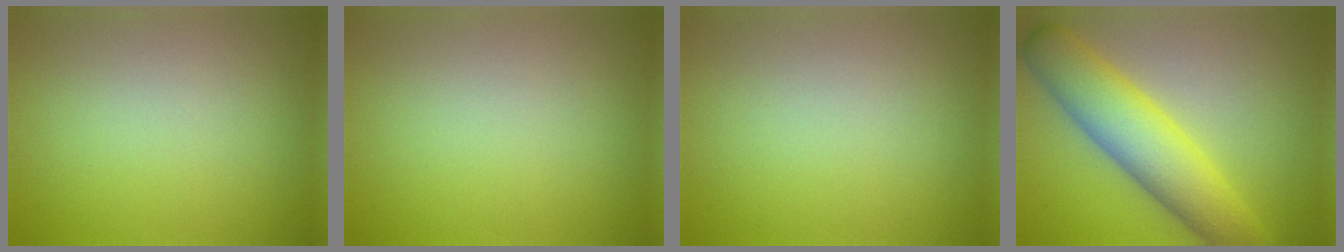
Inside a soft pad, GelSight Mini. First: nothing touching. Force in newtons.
{"total": 0.0}
{"total": 0.0}
{"total": 8.0, "press": 8.0, "slide": 0.2}